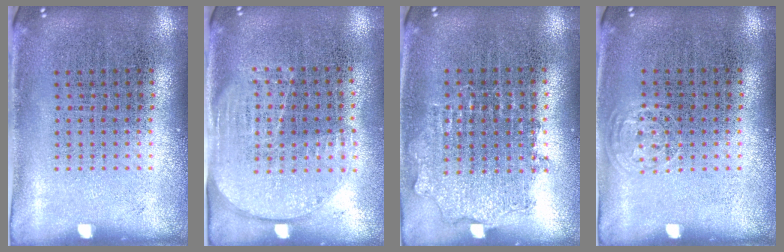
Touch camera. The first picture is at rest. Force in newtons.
{"total": 1.7, "press": 1.4, "slide": 0.8}
{"total": 0.9, "press": 0.8, "slide": 0.2}
{"total": 0.7, "press": 0.6, "slide": 0.4}